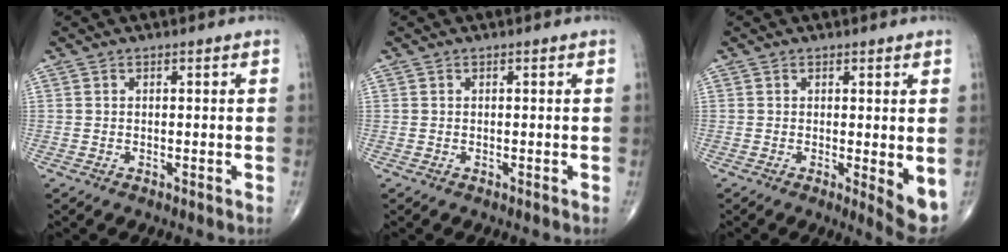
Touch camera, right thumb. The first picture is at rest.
{"total": 0.0}
{"total": 5.1, "force": [-0.2, 1.4, 4.9], "torque": [-0.065, -0.015, -0.002]}